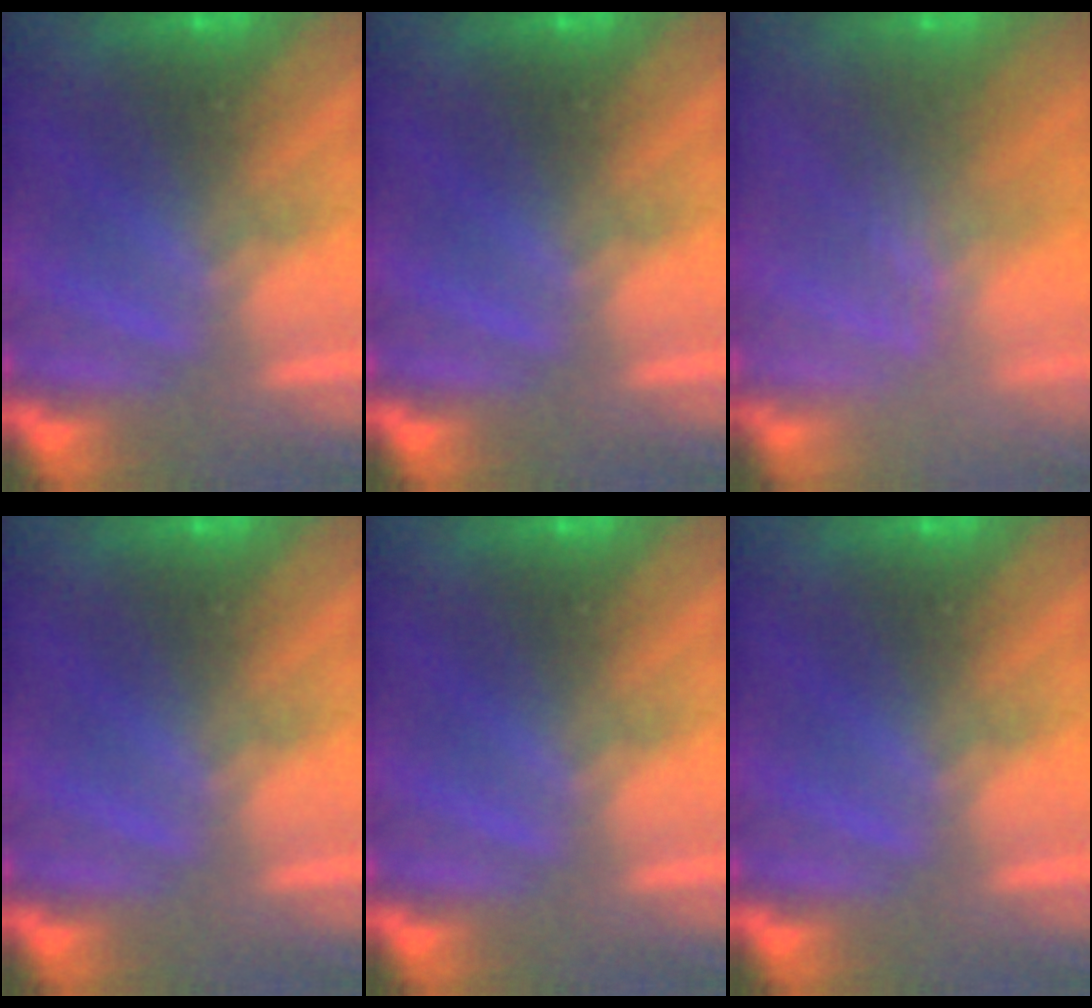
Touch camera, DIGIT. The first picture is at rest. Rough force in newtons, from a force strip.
{"total": 0.0}
{"total": 2.4}
{"total": 0.0}
{"total": 0.0}
{"total": 0.0}